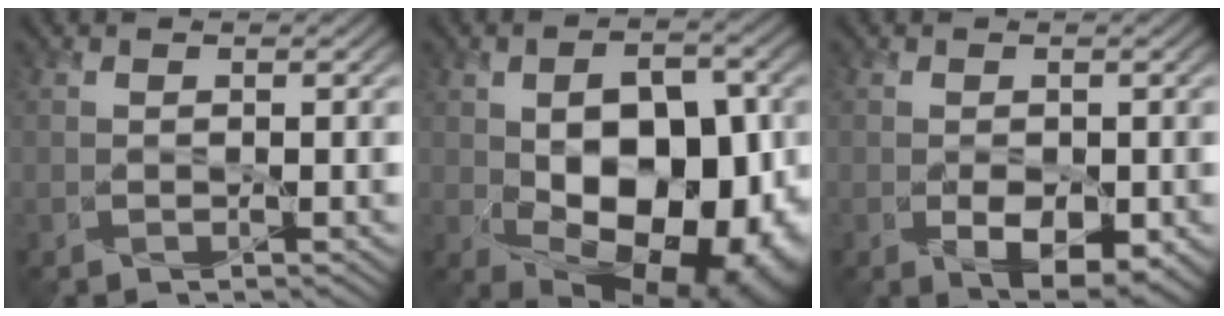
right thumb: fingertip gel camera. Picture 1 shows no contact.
{"total": 17.1, "force": [-2.6, 10.8, 13.0], "torque": [-0.149, -0.023, -0.014]}
{"total": 4.0, "force": [-1.3, 2.2, 3.1], "torque": [-0.061, -0.024, -0.007]}